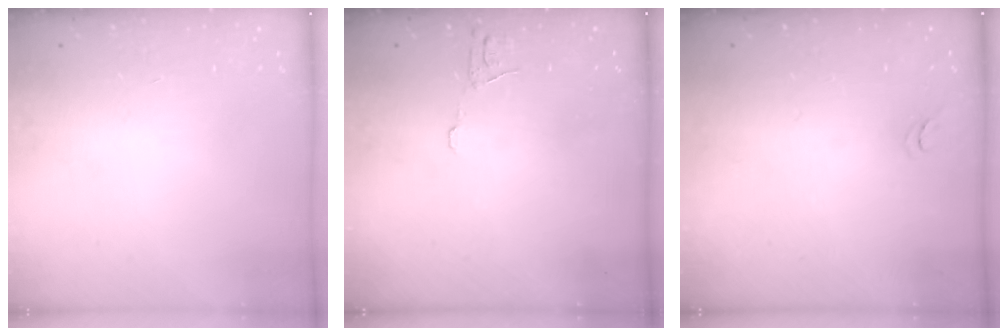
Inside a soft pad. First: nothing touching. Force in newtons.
{"total": 5.8, "press": 5.8, "slide": 0.5}
{"total": 3.2, "press": 3.2, "slide": 0.3}